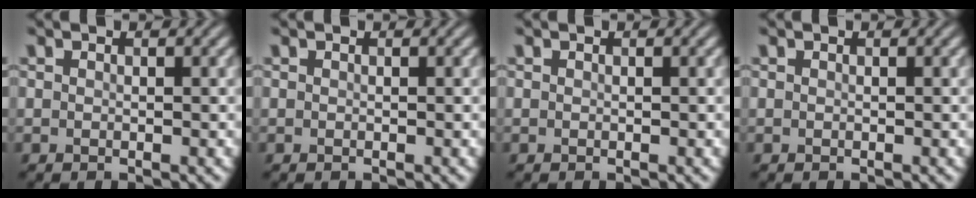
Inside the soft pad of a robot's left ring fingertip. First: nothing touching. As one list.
[{"total": 0.0}, {"total": 0.0}, {"total": 0.0}]